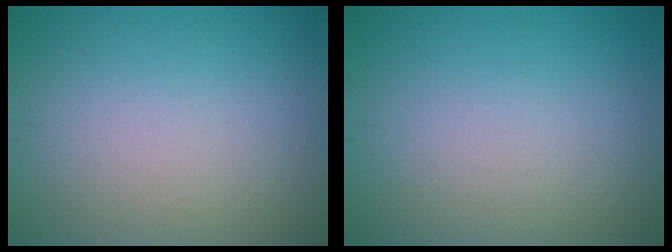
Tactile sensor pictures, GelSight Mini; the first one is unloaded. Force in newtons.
{"total": 0.0}